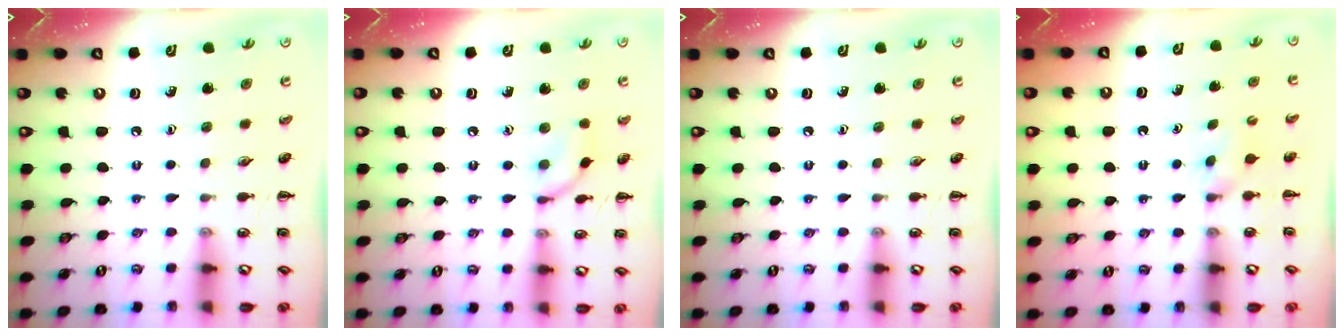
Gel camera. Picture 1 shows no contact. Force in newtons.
{"total": 7.6, "press": 7.6, "slide": 0.4}
{"total": 0.0}
{"total": 2.4, "press": 2.1, "slide": 1.0}